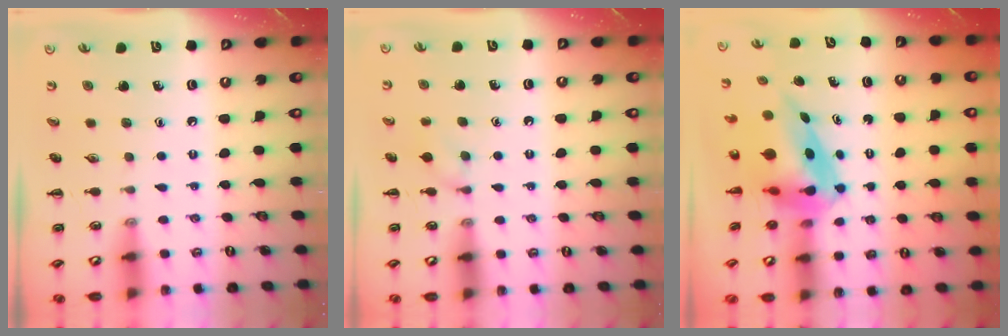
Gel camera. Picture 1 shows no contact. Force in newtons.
{"total": 6.3, "press": 5.9, "slide": 2.2}
{"total": 7.1, "press": 6.7, "slide": 2.2}